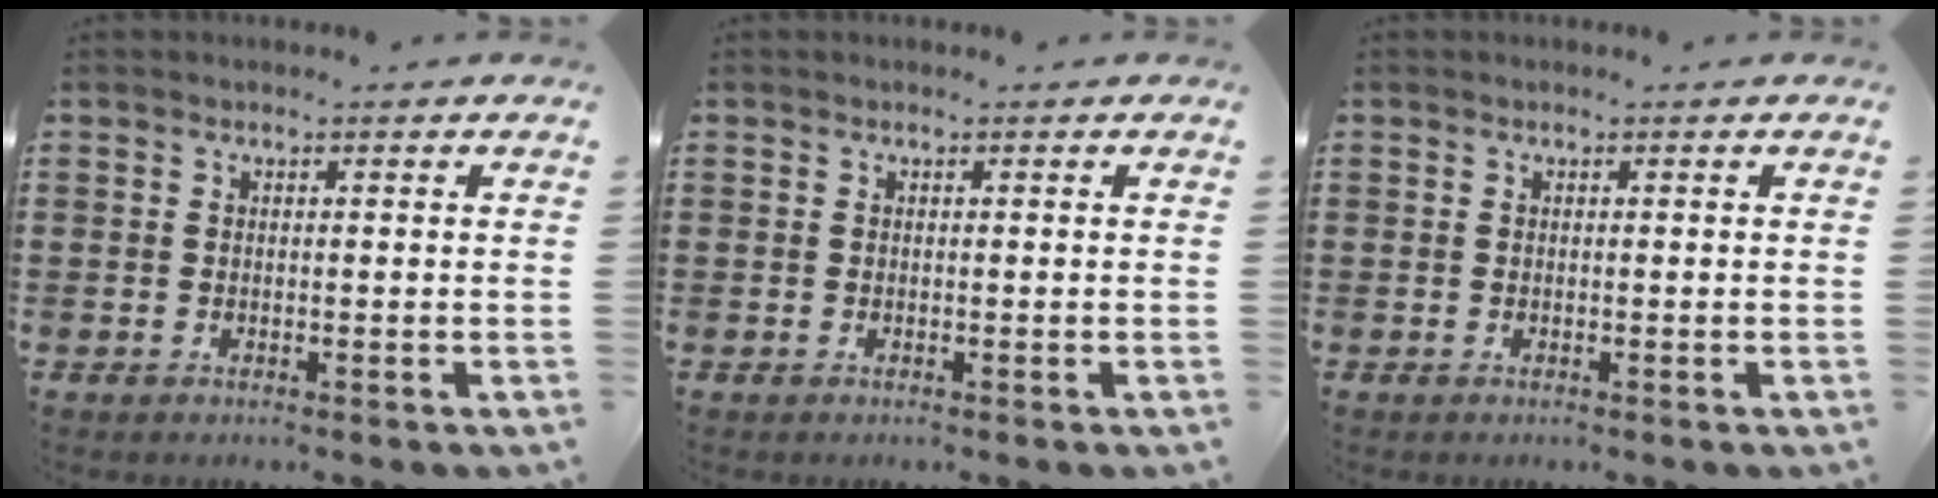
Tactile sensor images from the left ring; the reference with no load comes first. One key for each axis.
{"total": 0.0}
{"total": 0.0}